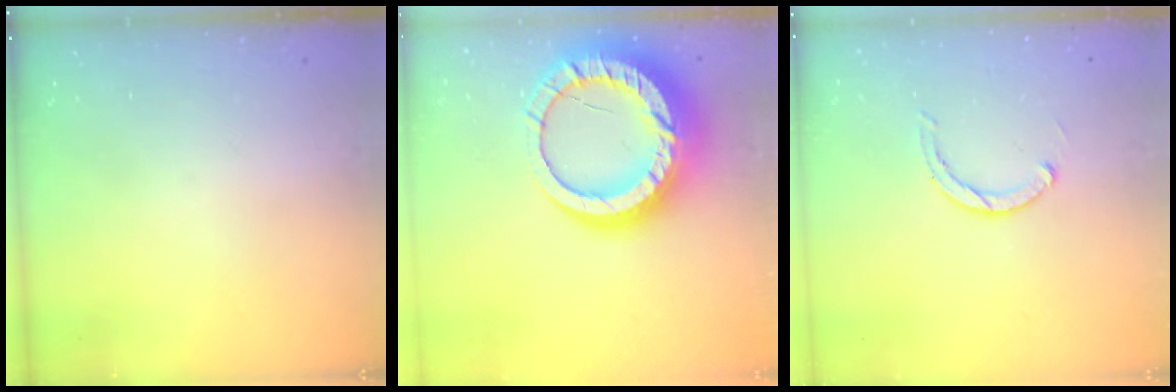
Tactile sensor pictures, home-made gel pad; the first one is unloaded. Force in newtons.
{"total": 23.7, "press": 23.7, "slide": 2.1}
{"total": 2.8, "press": 2.8, "slide": 0.2}